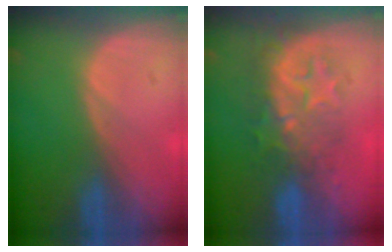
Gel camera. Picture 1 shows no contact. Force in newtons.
{"total": 8.8, "press": 7.9, "slide": 4.0}